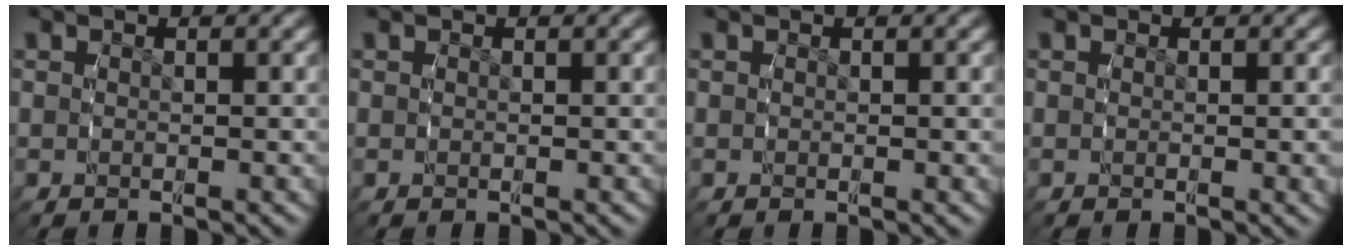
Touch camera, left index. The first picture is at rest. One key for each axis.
{"total": 0.0}
{"total": 0.0}
{"total": 0.6, "fx": 0.0, "fy": 0.0, "fz": 0.6, "tx": -0.009, "ty": -0.002, "tz": -0.001}